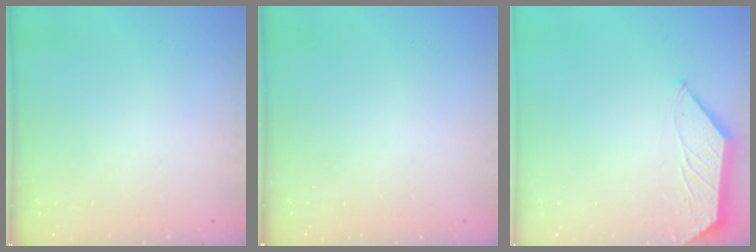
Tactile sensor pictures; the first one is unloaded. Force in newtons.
{"total": 0.0}
{"total": 0.5, "press": 0.4, "slide": 0.3}